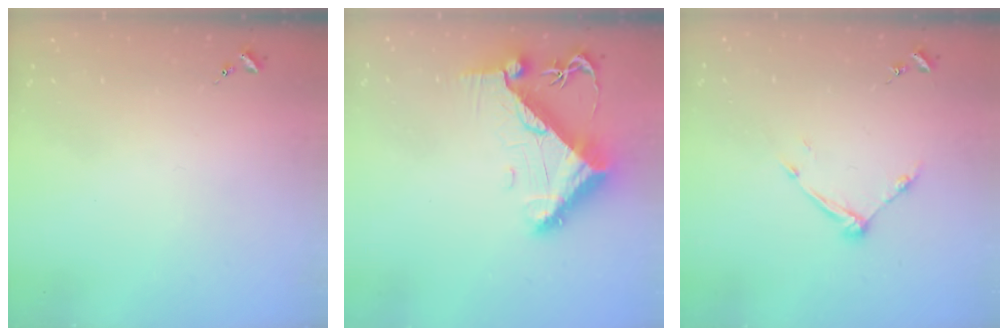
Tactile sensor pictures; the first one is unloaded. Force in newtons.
{"total": 11.0, "press": 10.9, "slide": 1.4}
{"total": 8.4, "press": 8.4, "slide": 0.5}